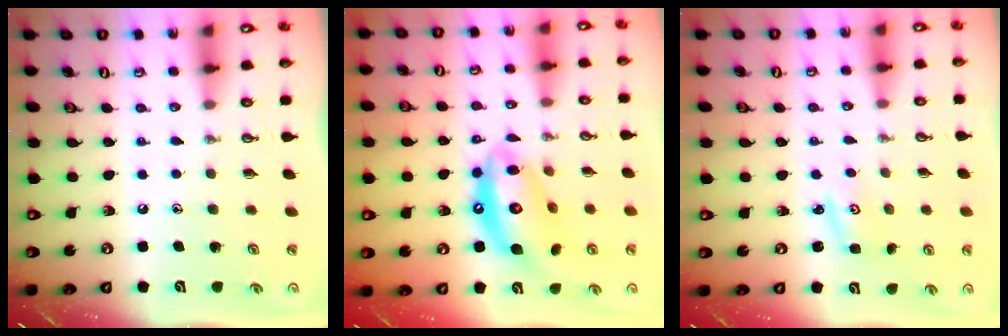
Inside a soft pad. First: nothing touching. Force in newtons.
{"total": 15.1, "press": 15.0, "slide": 1.8}
{"total": 2.1, "press": 2.1, "slide": 0.3}